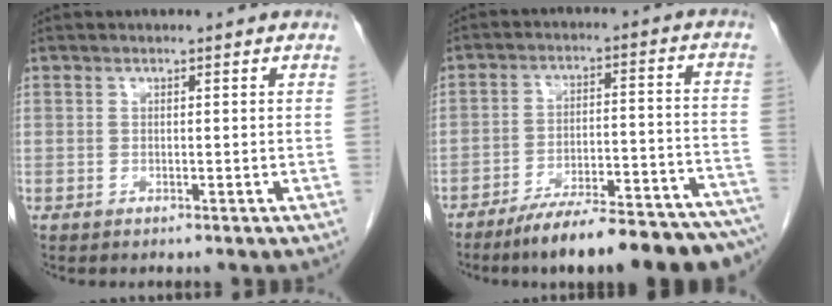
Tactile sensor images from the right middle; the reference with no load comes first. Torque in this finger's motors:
{"motor_torque": [1.10, -1.04, 0.26, 0.08]}